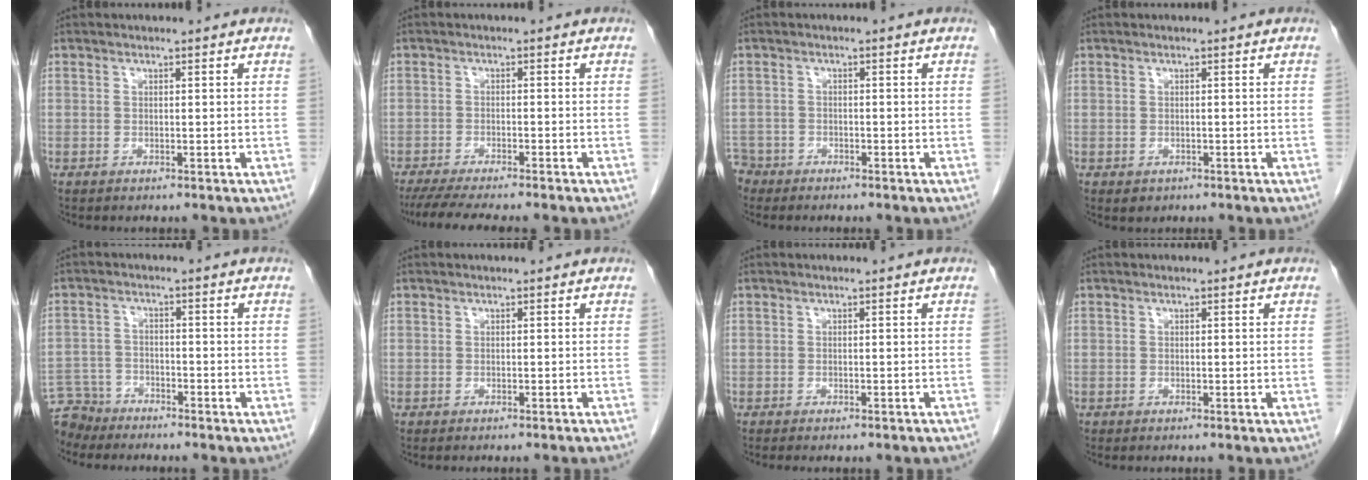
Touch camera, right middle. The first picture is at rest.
{"total": 8.8, "force": [-7.4, 0.3, 4.6], "torque": [-0.061, -0.016, -0.115]}
{"total": 2.9, "force": [-2.5, 1.4, -0.6], "torque": [0.010, 0.001, -0.049]}
{"total": 1.2, "force": [-0.6, 1.0, 0.4], "torque": [-0.009, 0.001, 0.000]}
{"total": 5.6, "force": [-5.2, 1.9, -0.5], "torque": [0.014, -0.004, -0.099]}
{"total": 2.0, "force": [-1.8, -0.4, 0.9], "torque": [-0.008, 0.006, -0.024]}
{"total": 4.8, "force": [-4.2, 1.0, 2.1], "torque": [-0.024, -0.006, -0.049]}
{"total": 0.0}